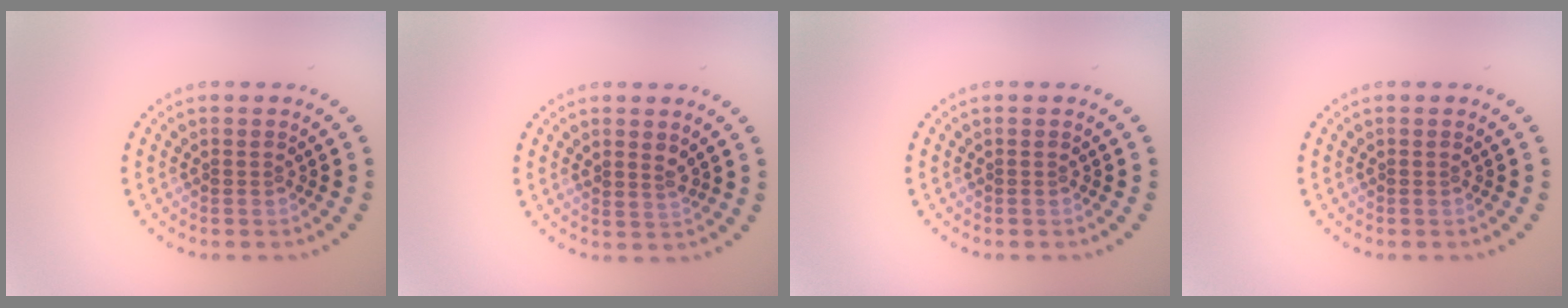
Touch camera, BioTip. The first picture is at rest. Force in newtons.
{"total": 1.3, "press": 1.1, "slide": 0.7}
{"total": 0.0}
{"total": 0.0}